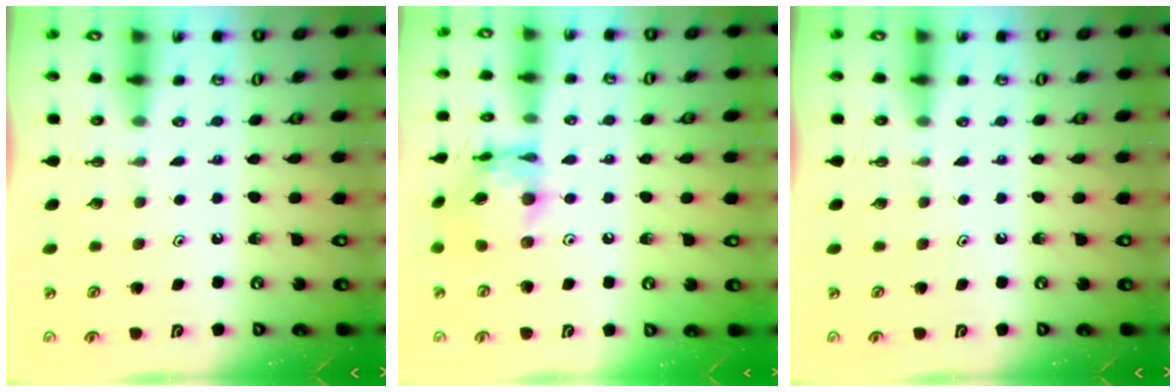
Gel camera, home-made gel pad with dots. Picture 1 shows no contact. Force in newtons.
{"total": 13.4, "press": 13.3, "slide": 1.2}
{"total": 0.0}